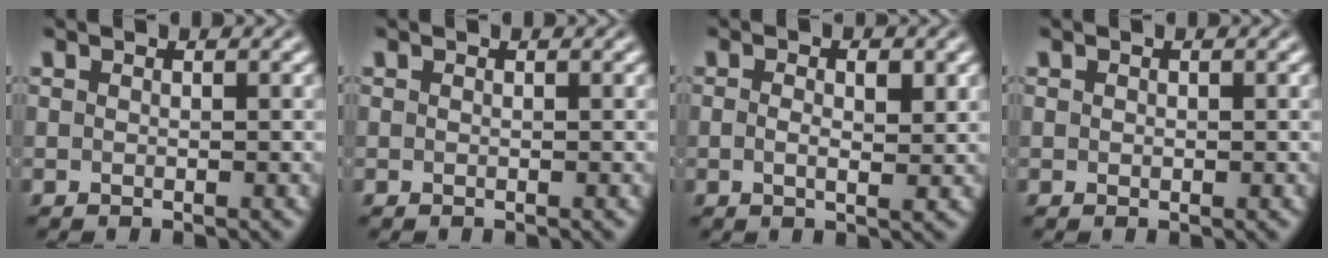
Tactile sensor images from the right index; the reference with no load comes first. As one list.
[{"total": 0.0}, {"total": 1.9, "force": [-0.1, 0.2, 1.9], "torque": [-0.024, -0.009, 0.003]}, {"total": 0.0}]